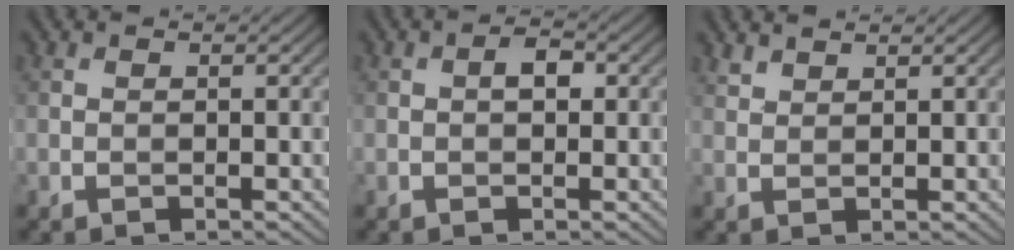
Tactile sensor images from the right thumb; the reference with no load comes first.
{"total": 1.7, "force": [0.1, 1.0, 1.4], "torque": [-0.023, 0.005, -0.002]}
{"total": 1.8, "force": [1.6, 0.5, 0.5], "torque": [-0.015, 0.003, 0.039]}